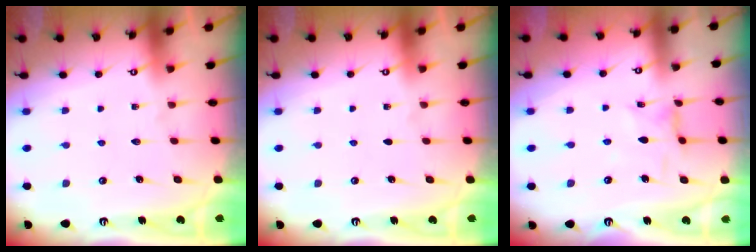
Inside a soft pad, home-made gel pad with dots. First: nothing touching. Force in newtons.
{"total": 0.0}
{"total": 1.7, "press": 1.6, "slide": 0.4}